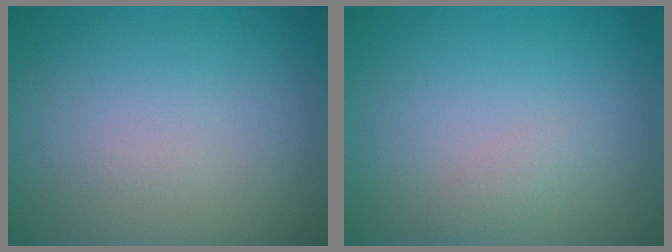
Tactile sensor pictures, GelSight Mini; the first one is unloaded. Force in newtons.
{"total": 1.1, "press": 1.1, "slide": 0.0}